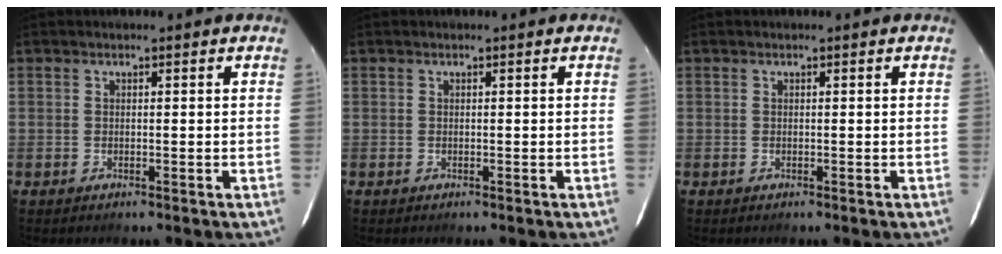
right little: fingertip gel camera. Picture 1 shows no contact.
{"total": 0.0}
{"total": 0.0}